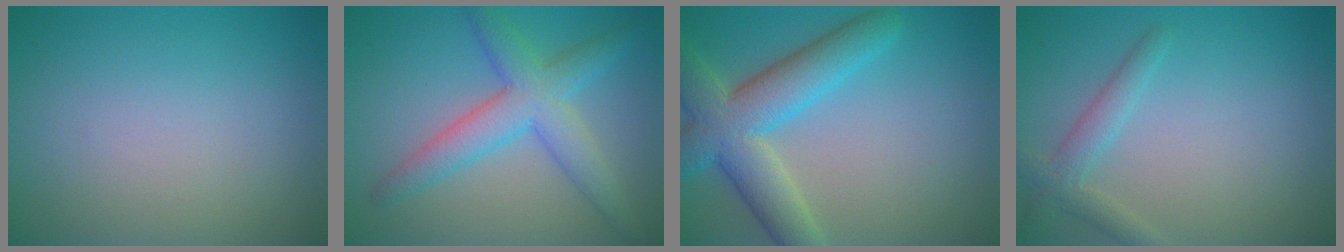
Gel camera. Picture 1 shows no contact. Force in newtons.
{"total": 5.4, "press": 5.4, "slide": 0.1}
{"total": 7.5, "press": 7.4, "slide": 0.7}
{"total": 2.4, "press": 2.3, "slide": 0.1}